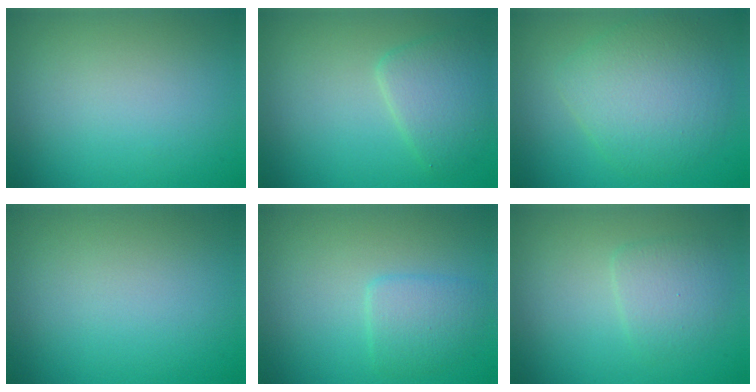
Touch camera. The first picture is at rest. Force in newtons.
{"total": 3.4, "press": 3.4, "slide": 0.1}
{"total": 5.4, "press": 5.4, "slide": 0.1}
{"total": 0.0}
{"total": 2.4, "press": 2.4, "slide": 0.2}
{"total": 2.3, "press": 2.3, "slide": 0.1}